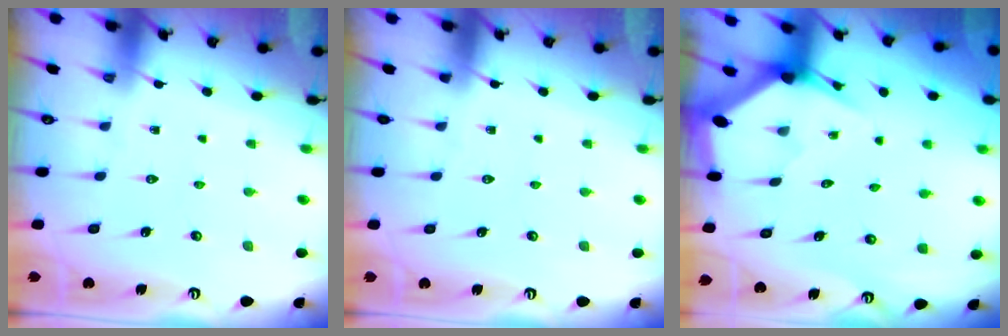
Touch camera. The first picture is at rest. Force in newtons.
{"total": 0.0}
{"total": 3.0, "press": 3.0, "slide": 0.1}